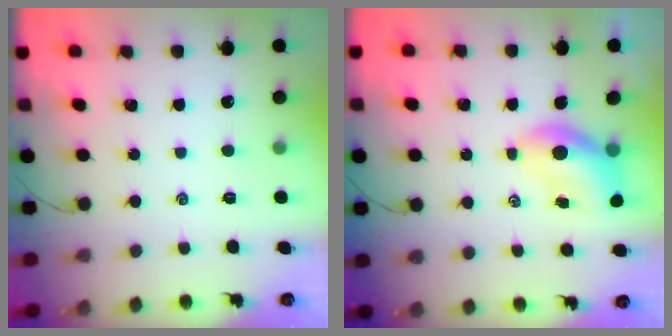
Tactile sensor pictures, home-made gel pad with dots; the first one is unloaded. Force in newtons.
{"total": 6.2, "press": 6.1, "slide": 1.3}